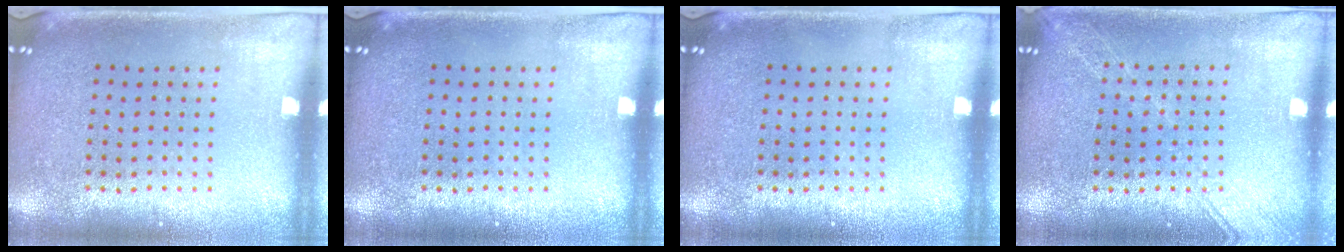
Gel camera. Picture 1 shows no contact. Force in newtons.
{"total": 0.0}
{"total": 0.0}
{"total": 2.6, "press": 2.6, "slide": 0.3}